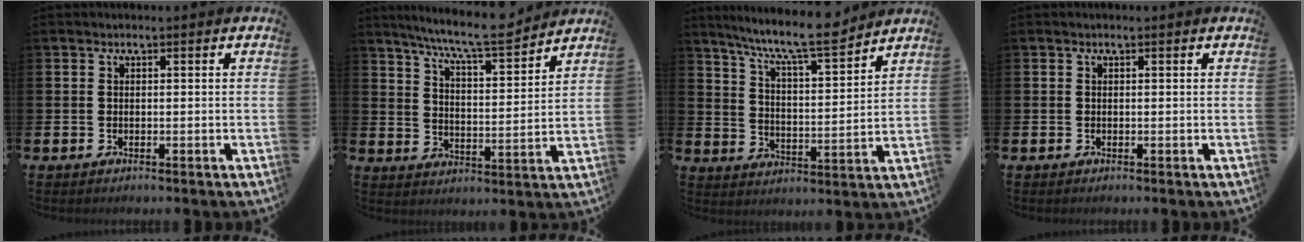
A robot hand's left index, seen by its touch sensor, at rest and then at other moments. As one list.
[{"total": 8.9, "force": [8.2, 0.5, 3.4], "torque": [-0.088, -0.049, 0.144]}, {"total": 9.3, "force": [8.5, 0.7, 3.7], "torque": [-0.098, -0.056, 0.147]}, {"total": 0.0}]